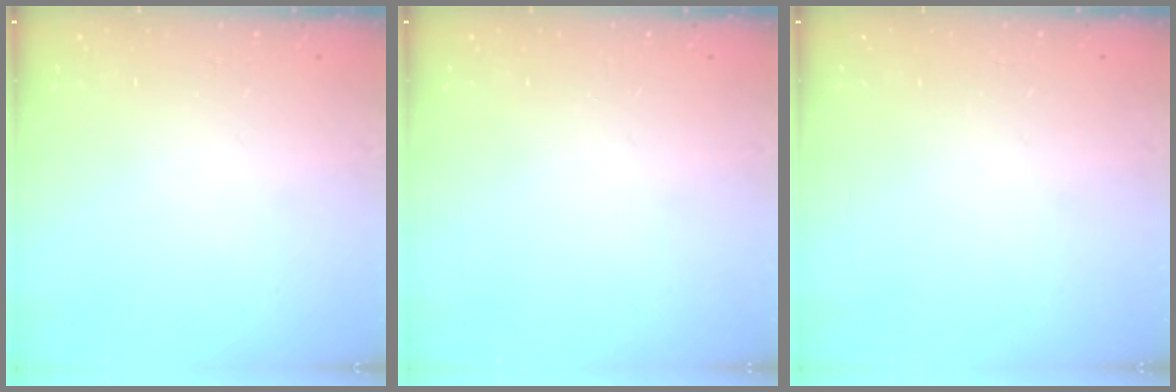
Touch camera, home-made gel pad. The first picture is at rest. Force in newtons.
{"total": 0.0}
{"total": 0.0}